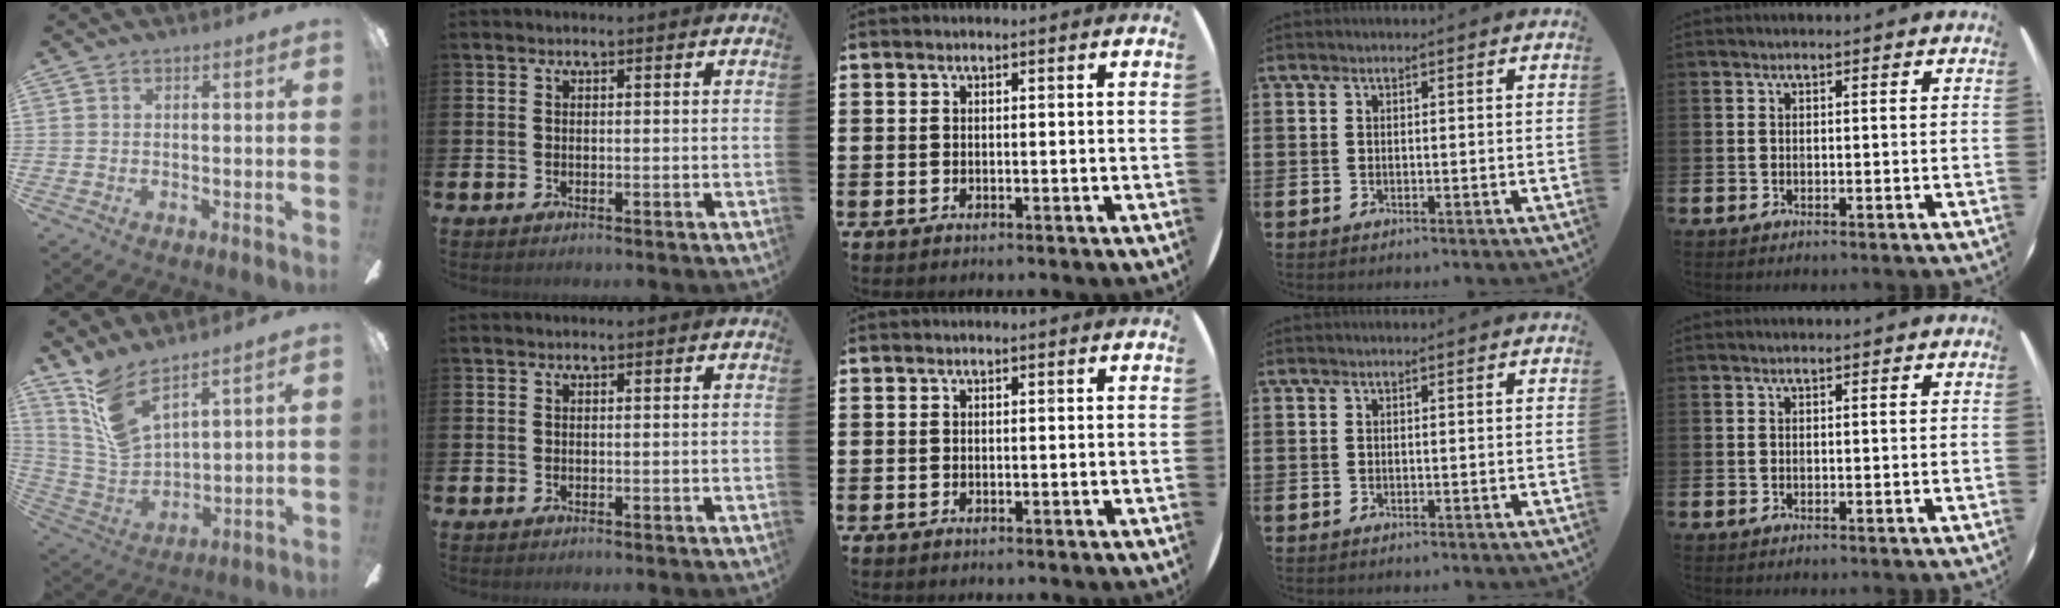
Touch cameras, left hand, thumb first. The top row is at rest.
{"thumb": {"total": 13.7, "force": [10.3, 4.8, 7.7], "torque": [-0.192, -0.058, 0.192]}}